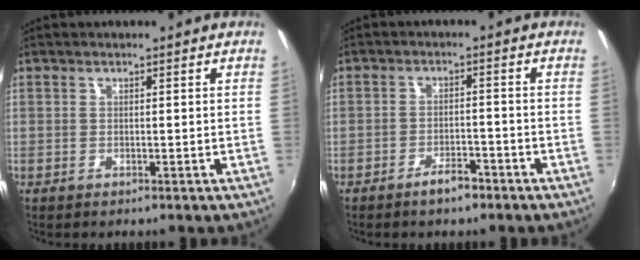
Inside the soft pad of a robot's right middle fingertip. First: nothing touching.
{"total": 3.8, "force": [-3.0, 1.3, 2.0], "torque": [-0.047, 0.000, -0.045]}